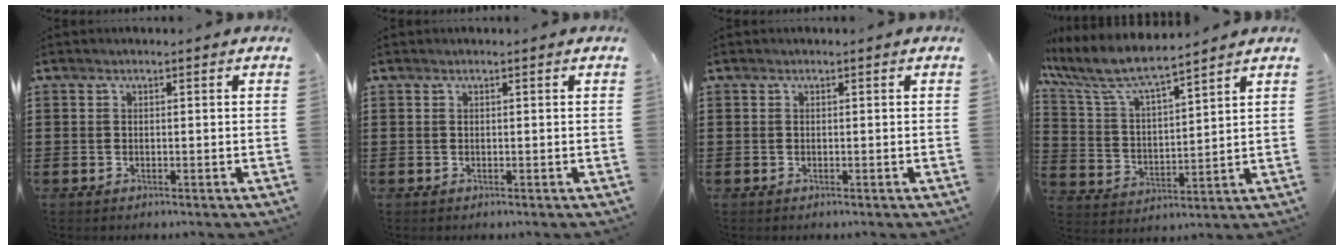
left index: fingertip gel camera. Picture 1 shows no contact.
{"total": 0.0}
{"total": 0.0}
{"total": 7.6, "force": [6.6, 1.2, 3.5], "torque": [-0.098, -0.034, 0.112]}